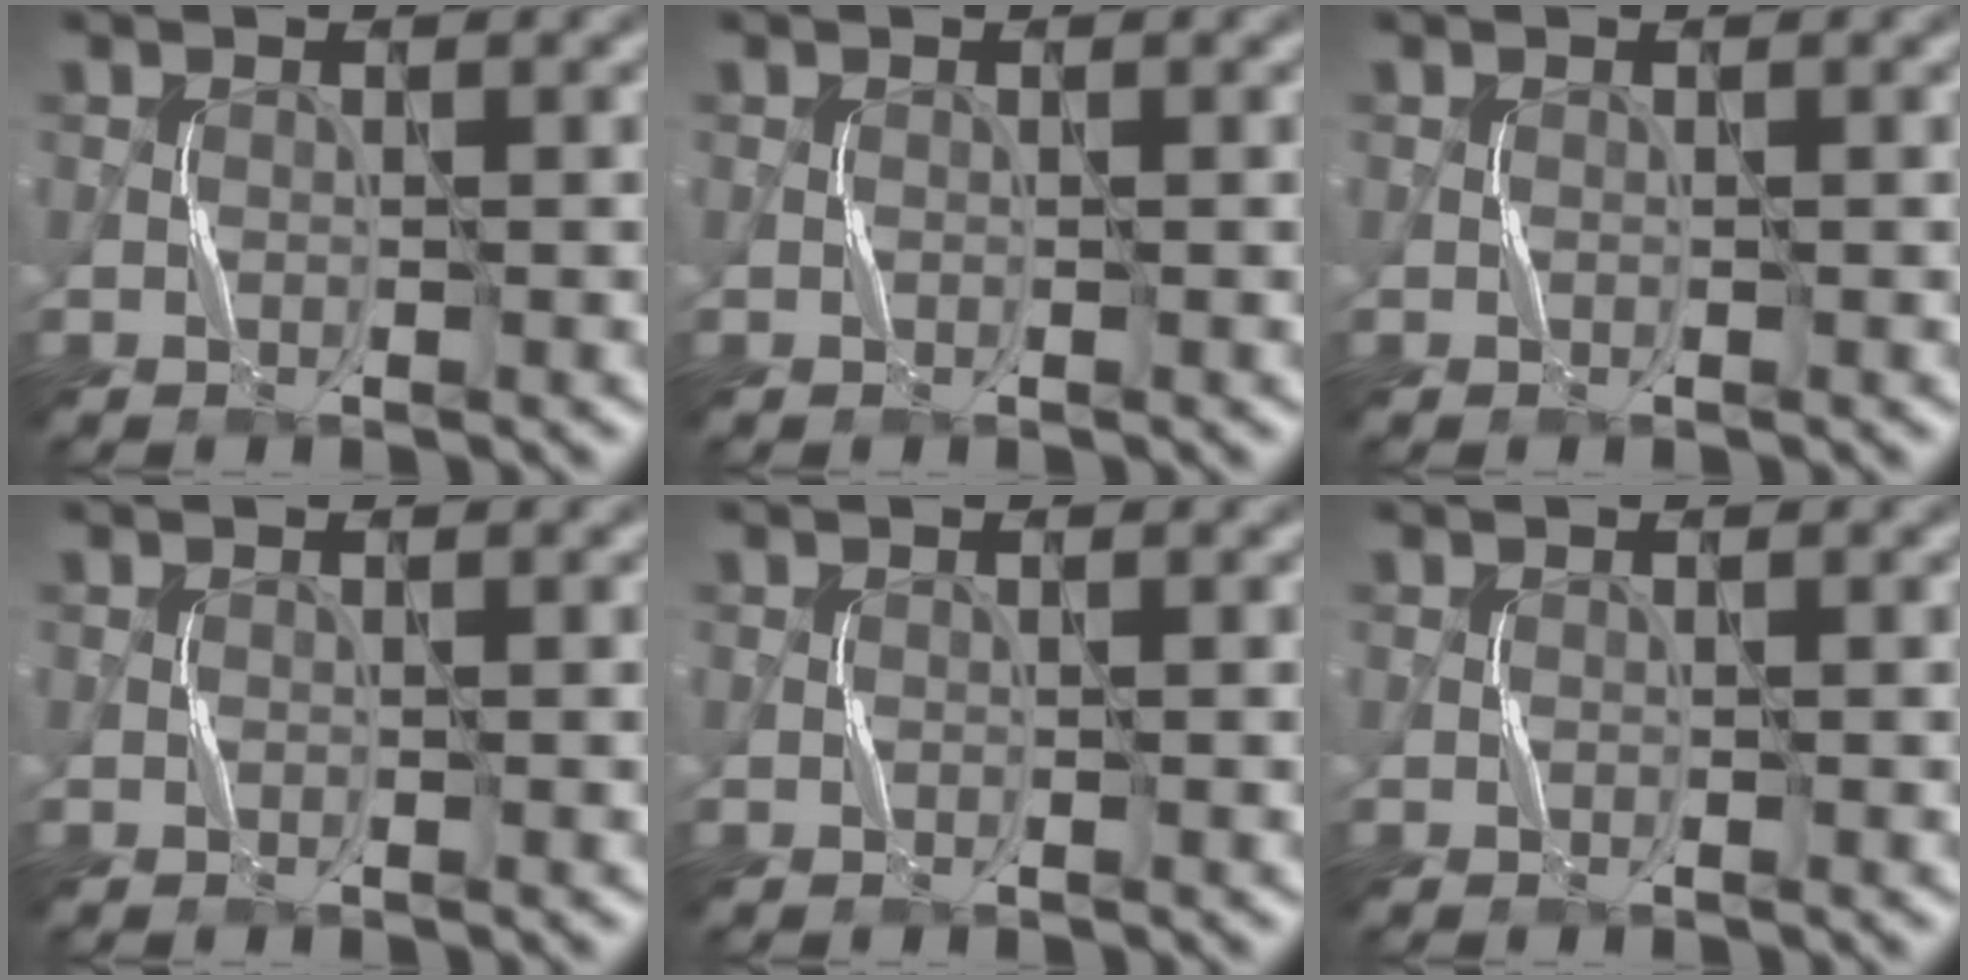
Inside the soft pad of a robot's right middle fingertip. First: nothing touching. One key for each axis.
{"total": 0.0}
{"total": 0.0}
{"total": 0.0}
{"total": 0.0}
{"total": 0.0}